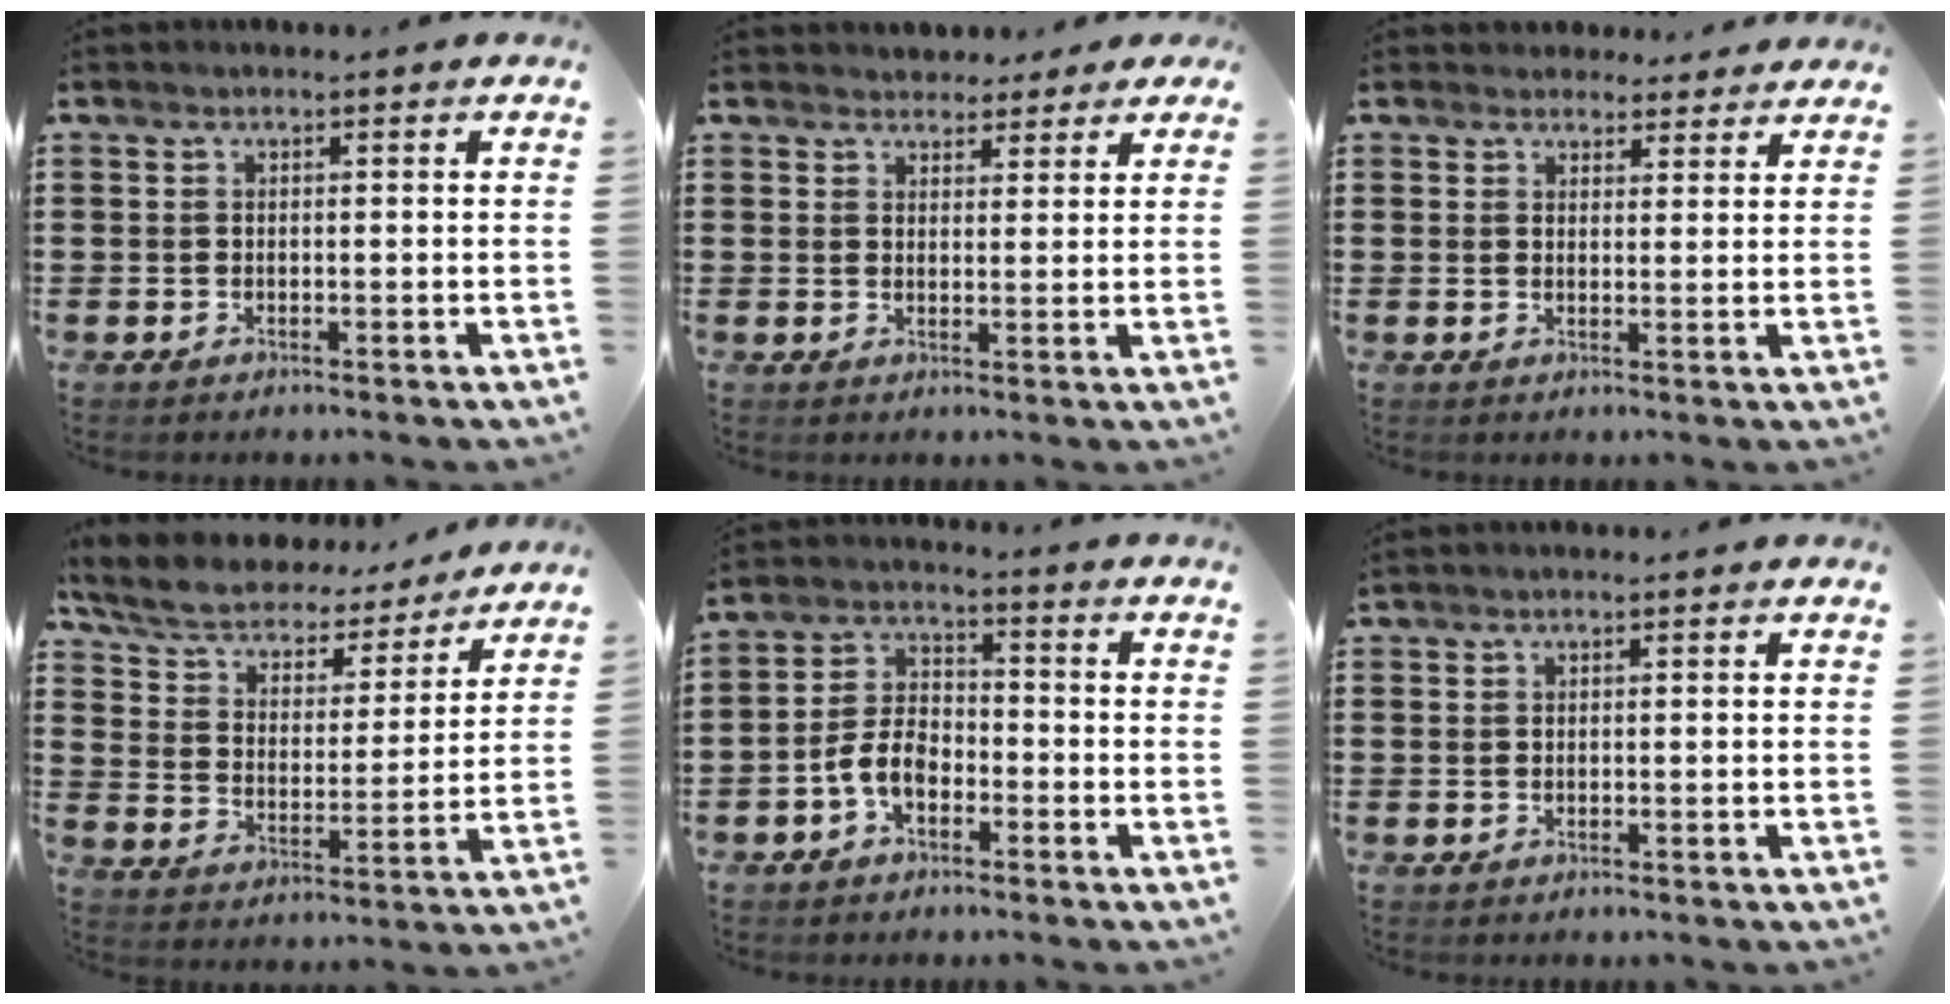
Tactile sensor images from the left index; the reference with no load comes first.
{"total": 3.0, "force": [2.7, 1.3, 0.1], "torque": [-0.004, -0.001, 0.048]}
{"total": 3.0, "force": [2.7, 1.2, 0.1], "torque": [-0.010, 0.000, 0.053]}
{"total": 5.9, "force": [5.5, 1.6, 1.5], "torque": [-0.057, -0.035, 0.092]}
{"total": 5.7, "force": [-2.7, 3.2, 3.8], "torque": [-0.095, 0.005, -0.058]}
{"total": 0.0}